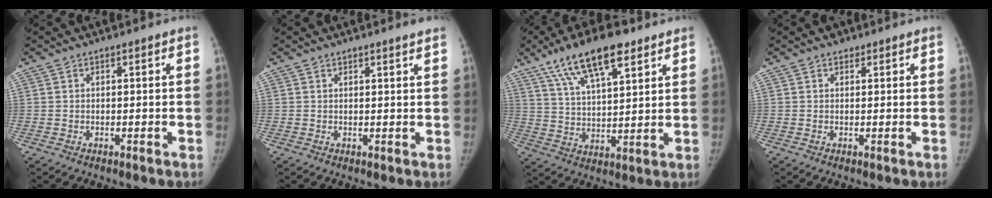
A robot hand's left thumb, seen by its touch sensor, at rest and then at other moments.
{"total": 2.1, "force": [1.9, -0.2, 1.0], "torque": [-0.007, -0.006, 0.018]}
{"total": 14.9, "force": [9.1, 5.2, 10.6], "torque": [-0.162, -0.023, 0.161]}
{"total": 0.9, "force": [0.6, 0.7, 0.1], "torque": [0.007, -0.003, 0.004]}